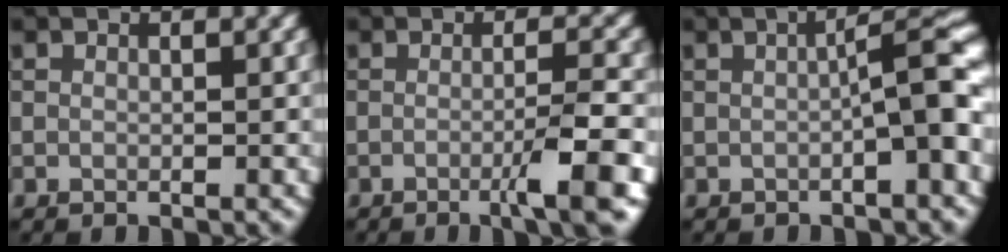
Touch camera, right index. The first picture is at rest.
{"total": 4.6, "force": [-1.7, 0.6, 4.2], "torque": [-0.060, 0.005, -0.037]}
{"total": 4.4, "force": [-1.0, 0.4, 4.3], "torque": [-0.063, 0.023, -0.018]}